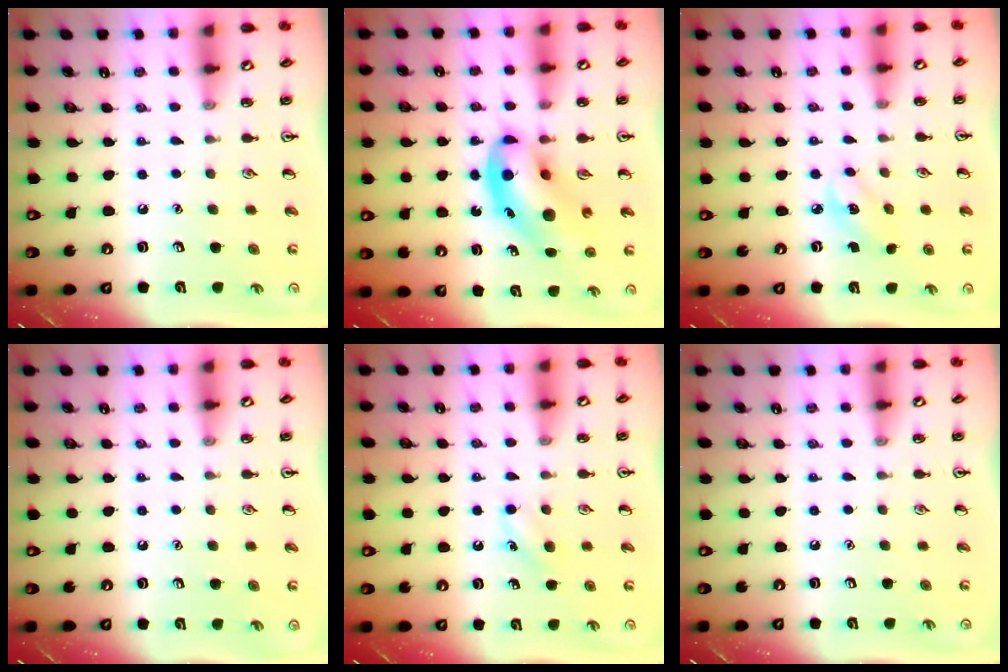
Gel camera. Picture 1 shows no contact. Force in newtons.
{"total": 12.6, "press": 12.2, "slide": 3.4}
{"total": 2.8, "press": 2.7, "slide": 0.8}
{"total": 0.0}
{"total": 5.5, "press": 5.2, "slide": 1.7}
{"total": 0.0}